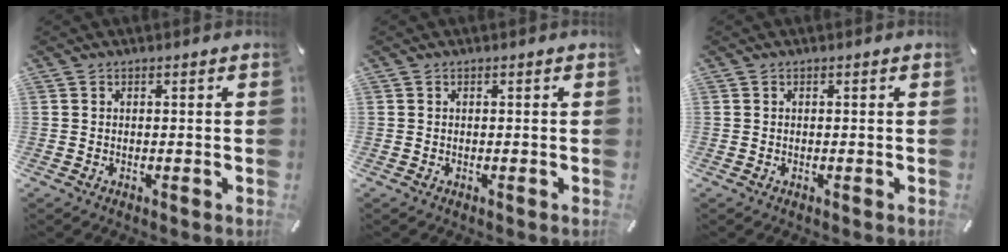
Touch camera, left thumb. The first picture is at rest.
{"total": 0.0}
{"total": 0.0}